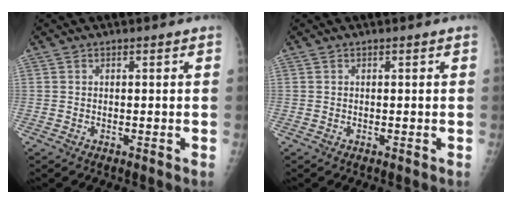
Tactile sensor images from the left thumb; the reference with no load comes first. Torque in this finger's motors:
{"motor_torque": [-0.11, 0.11, 0.00, 0.00, 0.00]}